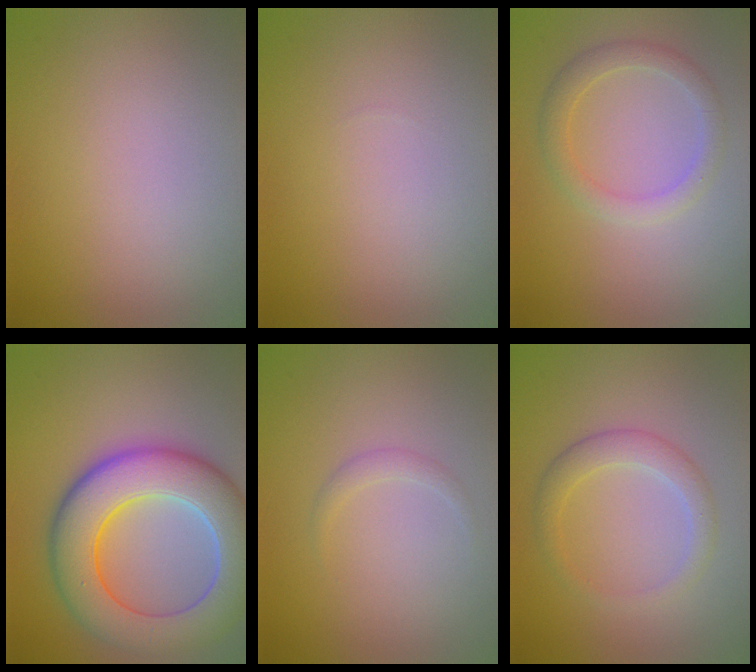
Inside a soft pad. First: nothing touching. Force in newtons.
{"total": 0.0}
{"total": 2.3, "press": 2.3, "slide": 0.1}
{"total": 10.5, "press": 10.5, "slide": 0.6}
{"total": 0.8, "press": 0.8, "slide": 0.0}
{"total": 2.5, "press": 2.5, "slide": 0.2}